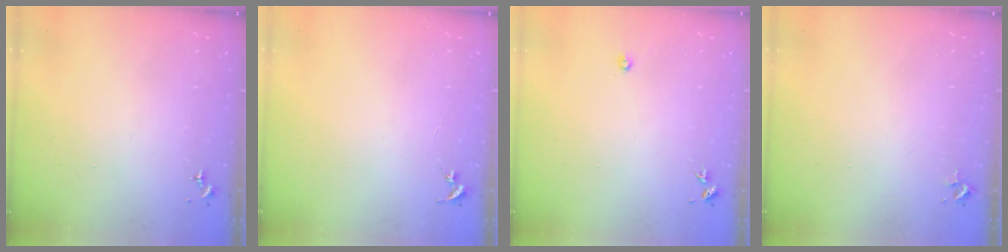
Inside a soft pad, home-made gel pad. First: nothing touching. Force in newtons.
{"total": 0.0}
{"total": 2.2, "press": 2.2, "slide": 0.3}
{"total": 2.4, "press": 2.4, "slide": 0.3}